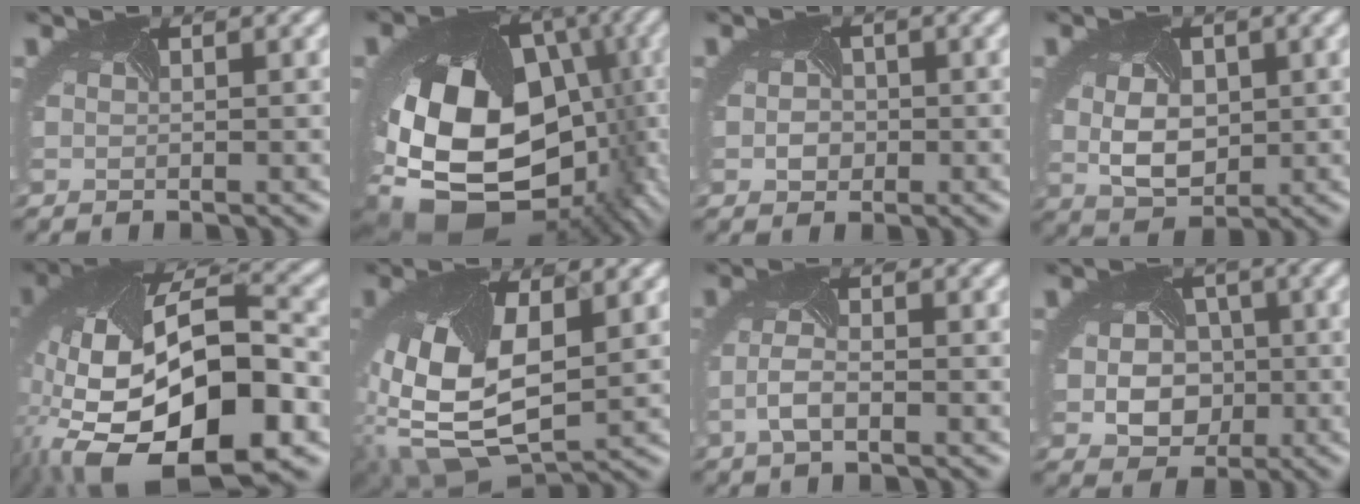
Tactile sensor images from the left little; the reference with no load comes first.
{"total": 17.9, "force": [-4.9, 13.0, 11.3], "torque": [-0.211, -0.036, -0.066]}
{"total": 1.6, "force": [-0.4, 1.5, 0.5], "torque": [-0.007, 0.000, -0.010]}
{"total": 4.3, "force": [0.3, 3.1, 2.9], "torque": [-0.062, -0.006, 0.015]}
{"total": 18.4, "force": [-6.2, 9.3, 14.7], "torque": [-0.297, -0.035, -0.088]}
{"total": 10.4, "force": [-0.4, 5.6, 8.7], "torque": [-0.202, -0.012, -0.009]}
{"total": 2.5, "force": [-1.1, 0.9, 2.0], "torque": [-0.055, -0.001, -0.022]}
{"total": 6.0, "force": [-0.6, 4.9, 3.3], "torque": [-0.050, -0.010, -0.003]}